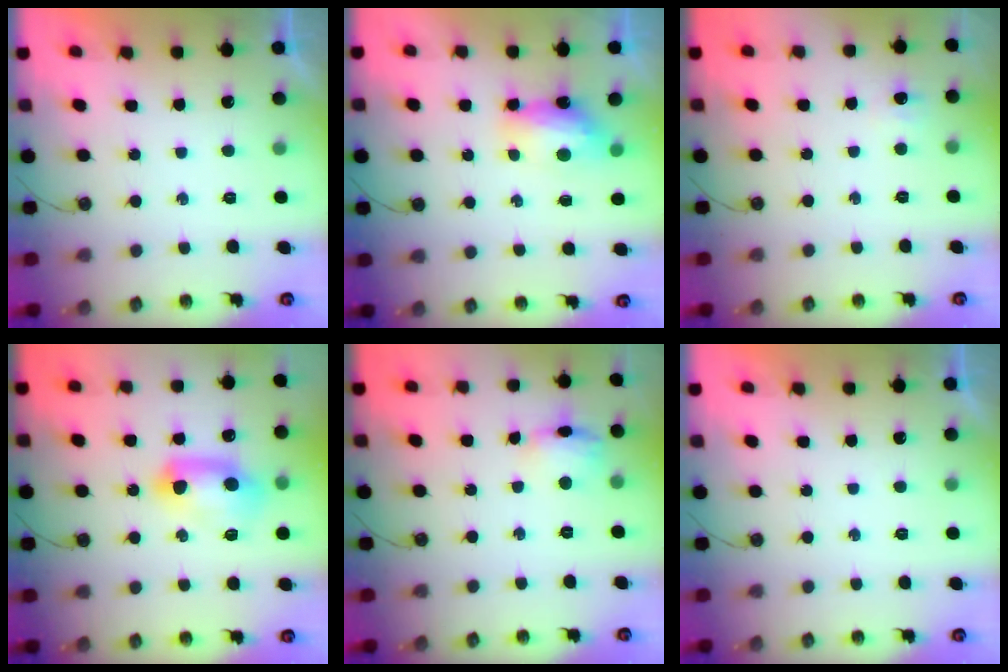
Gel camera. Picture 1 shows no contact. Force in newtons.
{"total": 7.8, "press": 7.8, "slide": 0.1}
{"total": 3.1, "press": 3.0, "slide": 0.7}
{"total": 18.0, "press": 13.2, "slide": 12.2}
{"total": 9.2, "press": 9.2, "slide": 1.2}
{"total": 0.0}